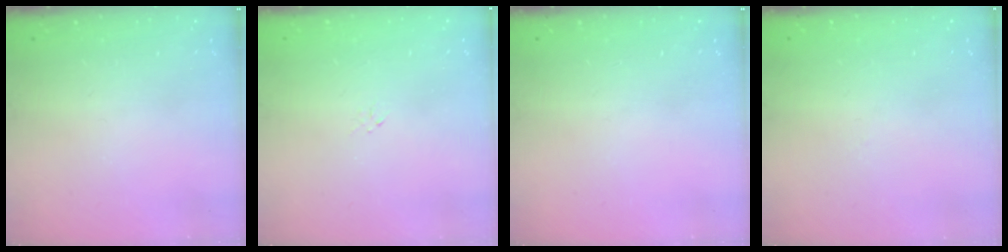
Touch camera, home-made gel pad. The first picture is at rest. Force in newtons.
{"total": 0.0}
{"total": 0.0}
{"total": 1.8, "press": 1.6, "slide": 0.6}